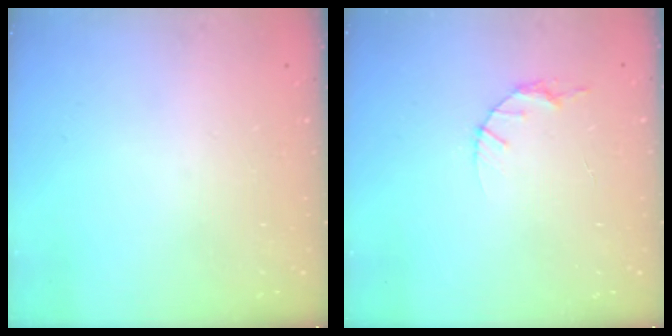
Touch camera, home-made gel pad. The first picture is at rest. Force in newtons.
{"total": 4.1, "press": 4.1, "slide": 0.5}